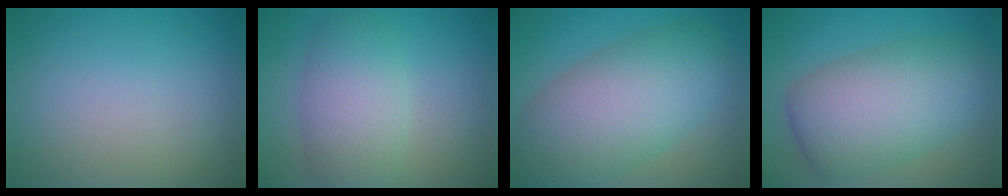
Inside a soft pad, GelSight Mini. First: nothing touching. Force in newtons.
{"total": 5.2, "press": 5.2, "slide": 0.1}
{"total": 9.9, "press": 9.8, "slide": 0.6}
{"total": 9.0, "press": 9.0, "slide": 0.1}